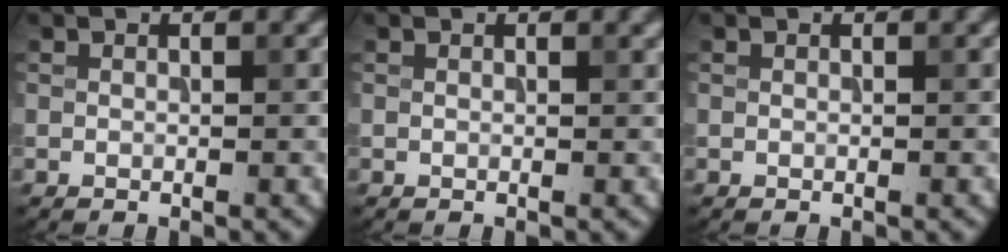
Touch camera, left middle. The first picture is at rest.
{"total": 0.7, "force": [0.4, 0.2, 0.5], "torque": [-0.001, 0.004, 0.006]}
{"total": 0.0}